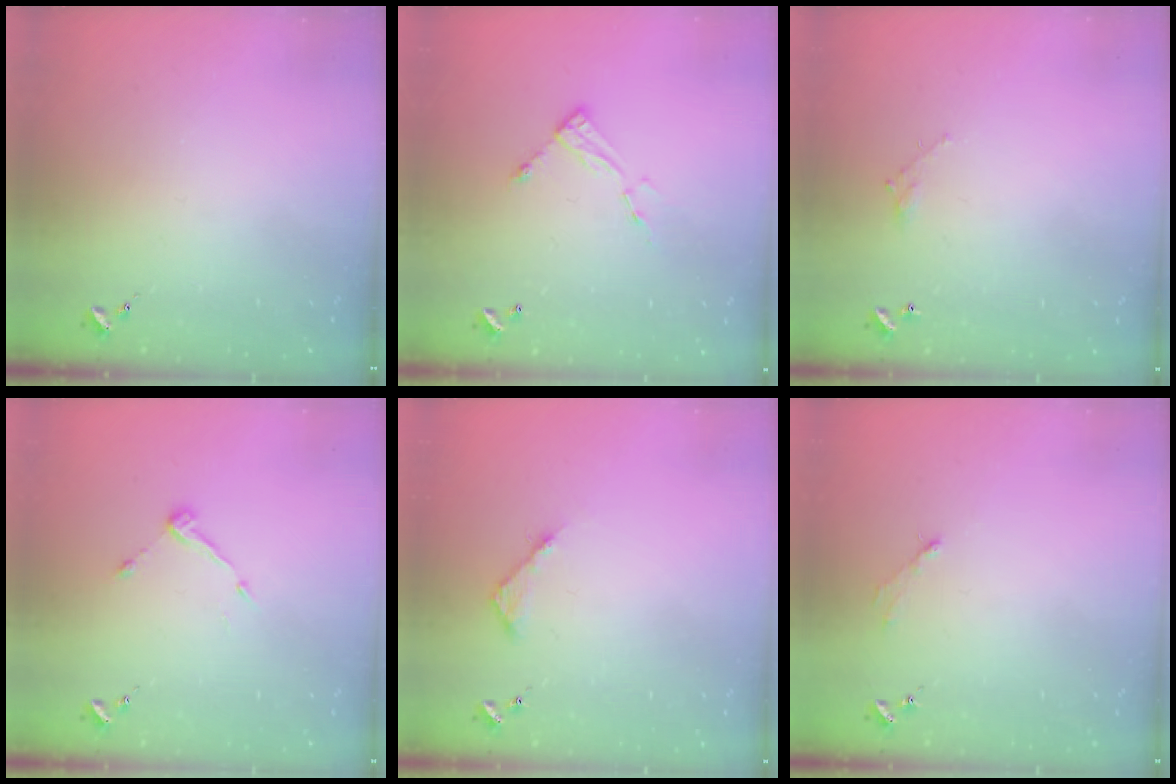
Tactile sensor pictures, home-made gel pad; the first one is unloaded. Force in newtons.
{"total": 7.5, "press": 7.5, "slide": 0.3}
{"total": 3.5, "press": 3.5, "slide": 0.2}
{"total": 6.5, "press": 6.5, "slide": 0.6}
{"total": 4.6, "press": 4.6, "slide": 0.5}
{"total": 2.6, "press": 2.6, "slide": 0.3}